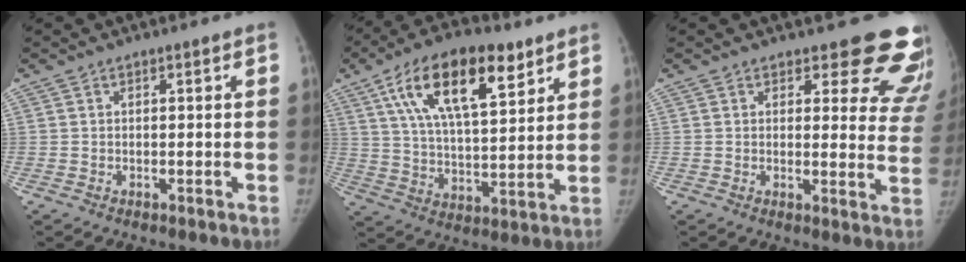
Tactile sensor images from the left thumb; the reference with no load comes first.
{"total": 19.1, "force": [9.7, 8.1, 14.3], "torque": [-0.218, -0.024, 0.171]}
{"total": 14.2, "force": [12.2, 5.5, 4.7], "torque": [0.006, -0.094, 0.110]}